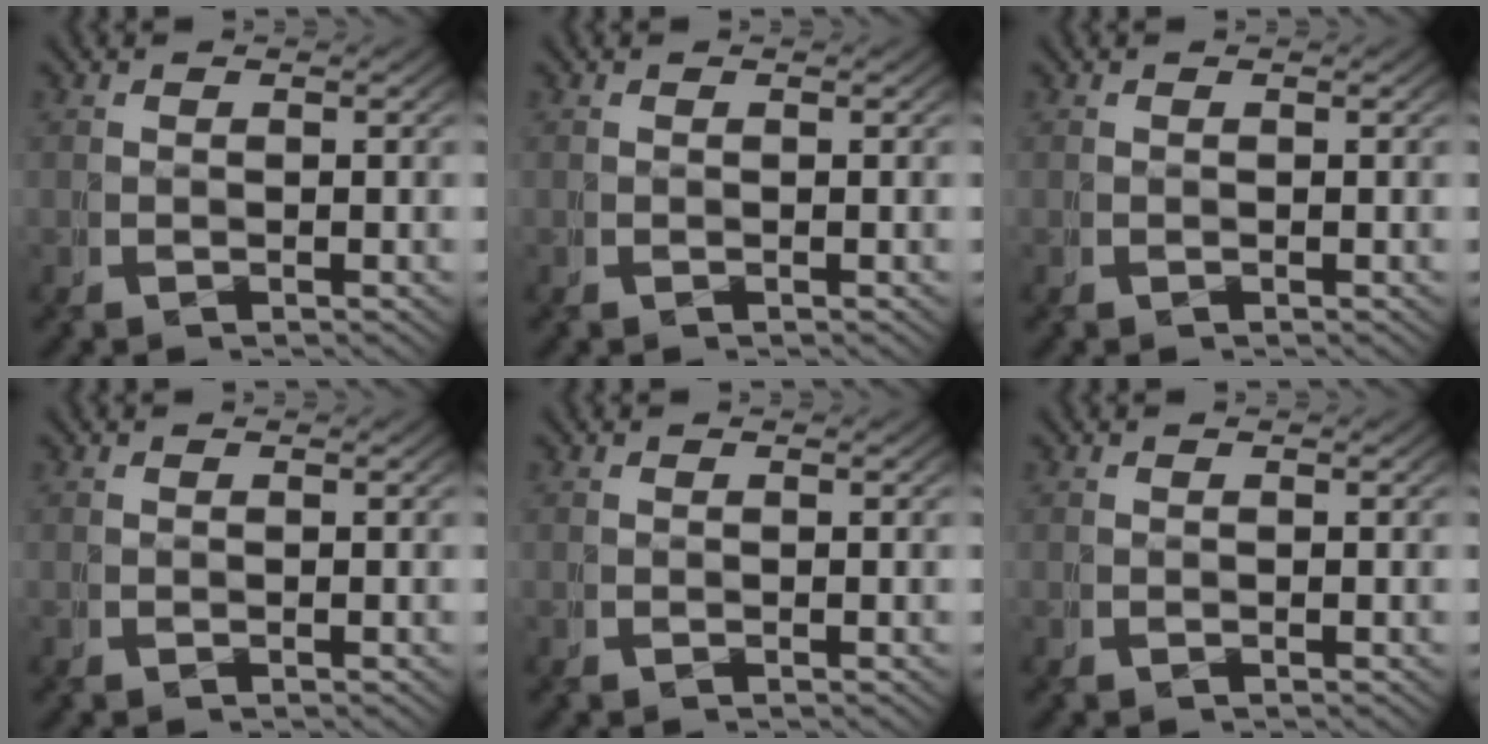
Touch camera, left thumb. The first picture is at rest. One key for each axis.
{"total": 0.0}
{"total": 0.0}
{"total": 0.0}
{"total": 0.0}
{"total": 0.0}